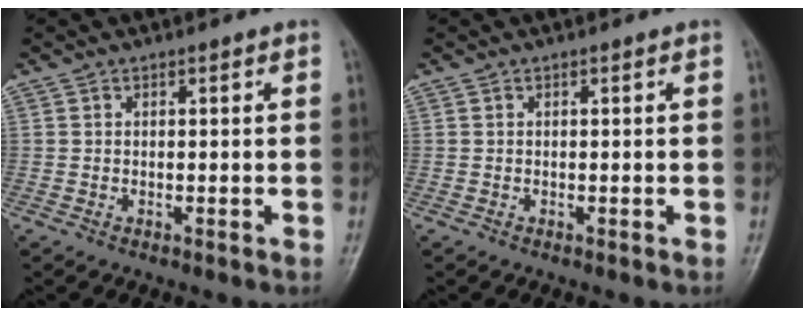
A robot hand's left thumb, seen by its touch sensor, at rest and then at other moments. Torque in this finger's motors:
{"motor_torque": [-0.06, -0.02, -0.14, -0.06, 0.00]}